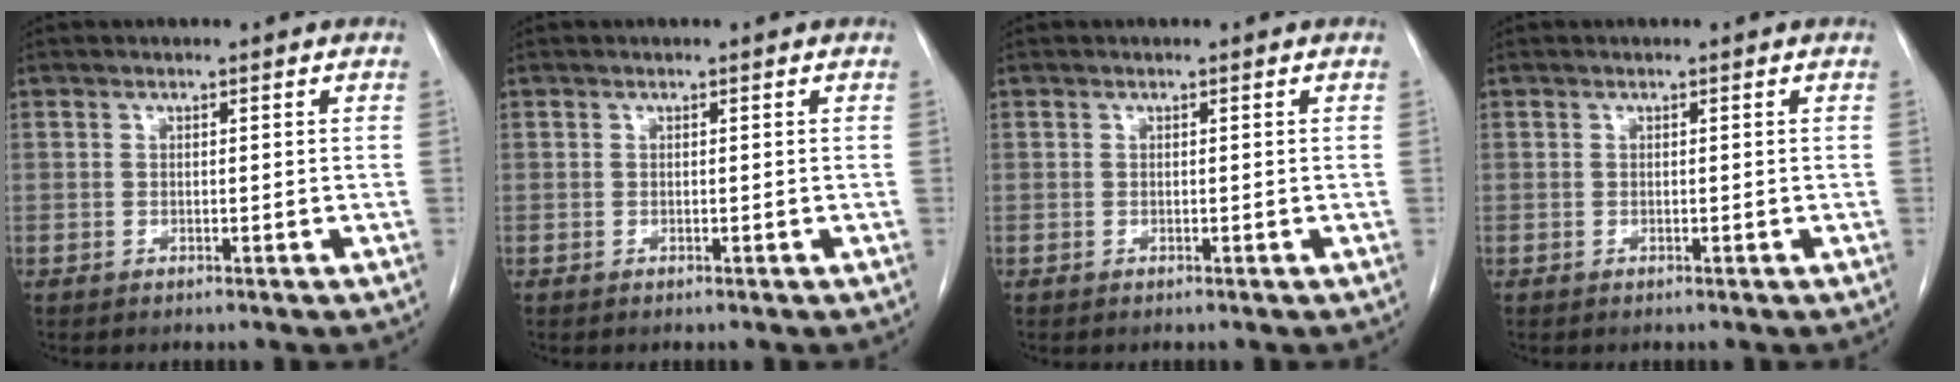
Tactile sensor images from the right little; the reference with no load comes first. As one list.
[{"total": 0.0}, {"total": 0.0}, {"total": 0.0}]